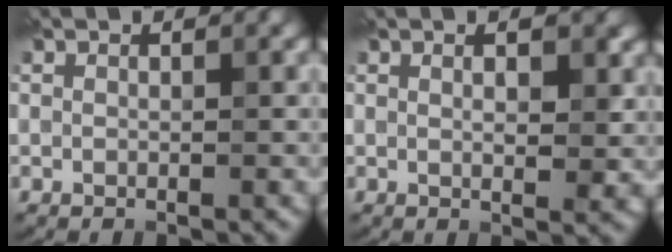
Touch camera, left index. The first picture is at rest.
{"total": 2.9, "force": [1.0, 0.9, 2.6], "torque": [-0.035, -0.002, 0.014]}